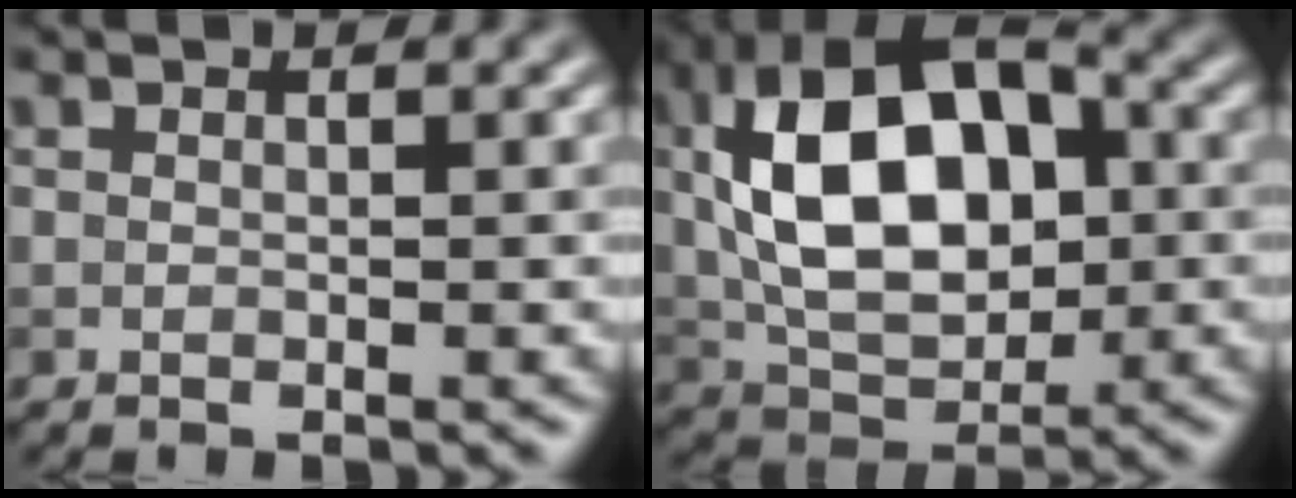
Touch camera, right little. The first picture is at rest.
{"total": 12.1, "force": [0.7, 7.1, 9.7], "torque": [-0.181, 0.015, 0.007]}